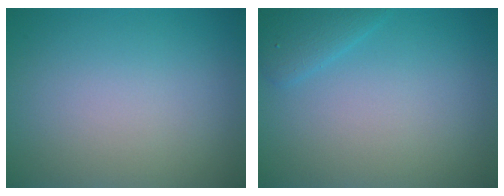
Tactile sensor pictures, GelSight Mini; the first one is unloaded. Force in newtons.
{"total": 1.9, "press": 1.9, "slide": 0.1}